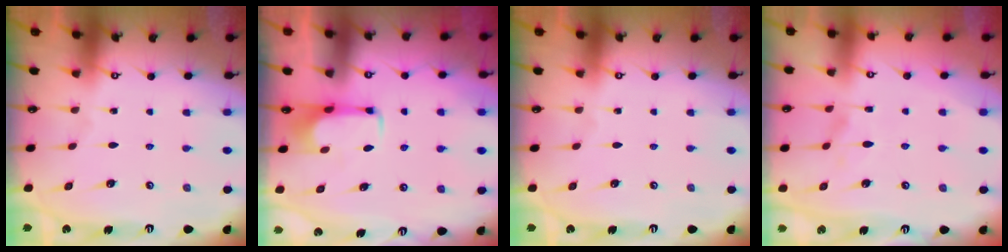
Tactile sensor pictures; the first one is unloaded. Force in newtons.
{"total": 1.9, "press": 1.9, "slide": 0.3}
{"total": 0.0}
{"total": 1.2, "press": 1.0, "slide": 0.7}